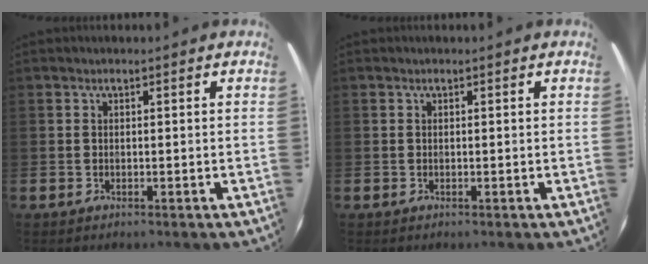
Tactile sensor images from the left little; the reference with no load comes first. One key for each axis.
{"total": 0.0}